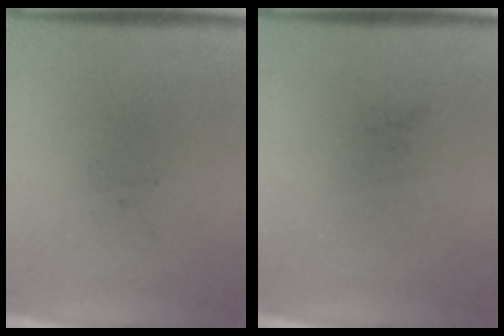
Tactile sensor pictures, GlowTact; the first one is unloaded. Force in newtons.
{"total": 0.0}